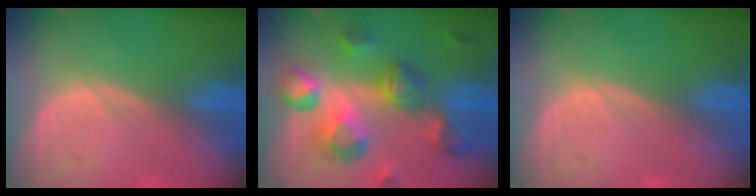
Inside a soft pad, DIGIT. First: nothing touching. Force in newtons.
{"total": 11.1, "press": 10.0, "slide": 4.9}
{"total": 0.0}